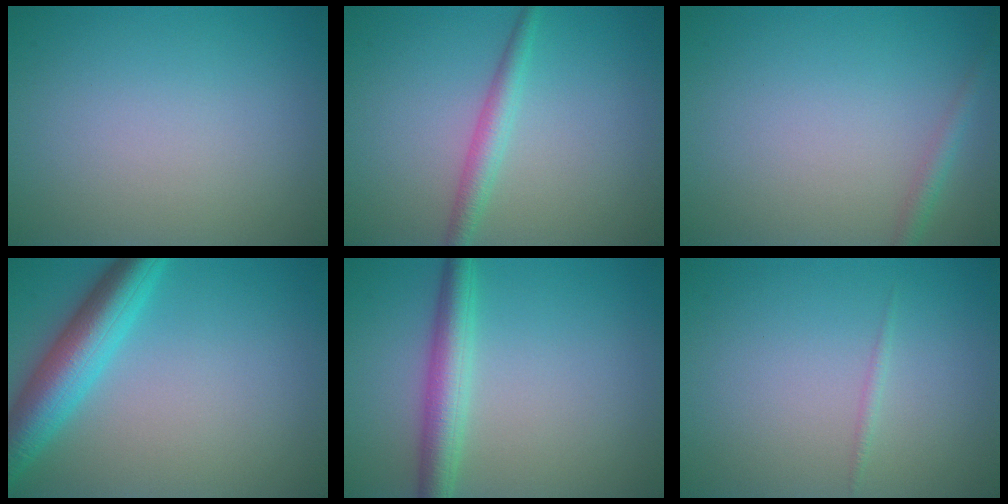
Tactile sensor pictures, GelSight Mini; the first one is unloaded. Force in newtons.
{"total": 2.2, "press": 2.2, "slide": 0.0}
{"total": 1.4, "press": 1.4, "slide": 0.1}
{"total": 6.2, "press": 6.2, "slide": 0.3}
{"total": 3.8, "press": 3.8, "slide": 0.1}
{"total": 0.6, "press": 0.6, "slide": 0.0}